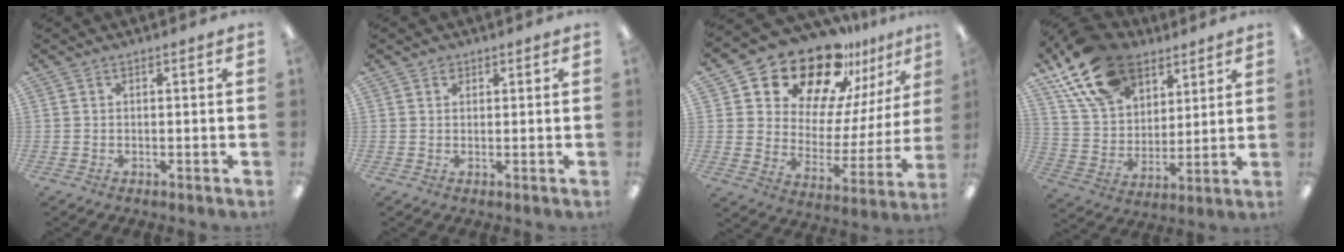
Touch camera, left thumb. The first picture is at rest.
{"total": 1.5, "force": [1.0, 1.0, 0.4], "torque": [-0.001, -0.002, 0.017]}
{"total": 22.0, "force": [18.1, 9.5, 8.1], "torque": [-0.144, -0.134, 0.319]}
{"total": 19.8, "force": [12.6, 12.1, 9.3], "torque": [-0.177, -0.052, 0.233]}